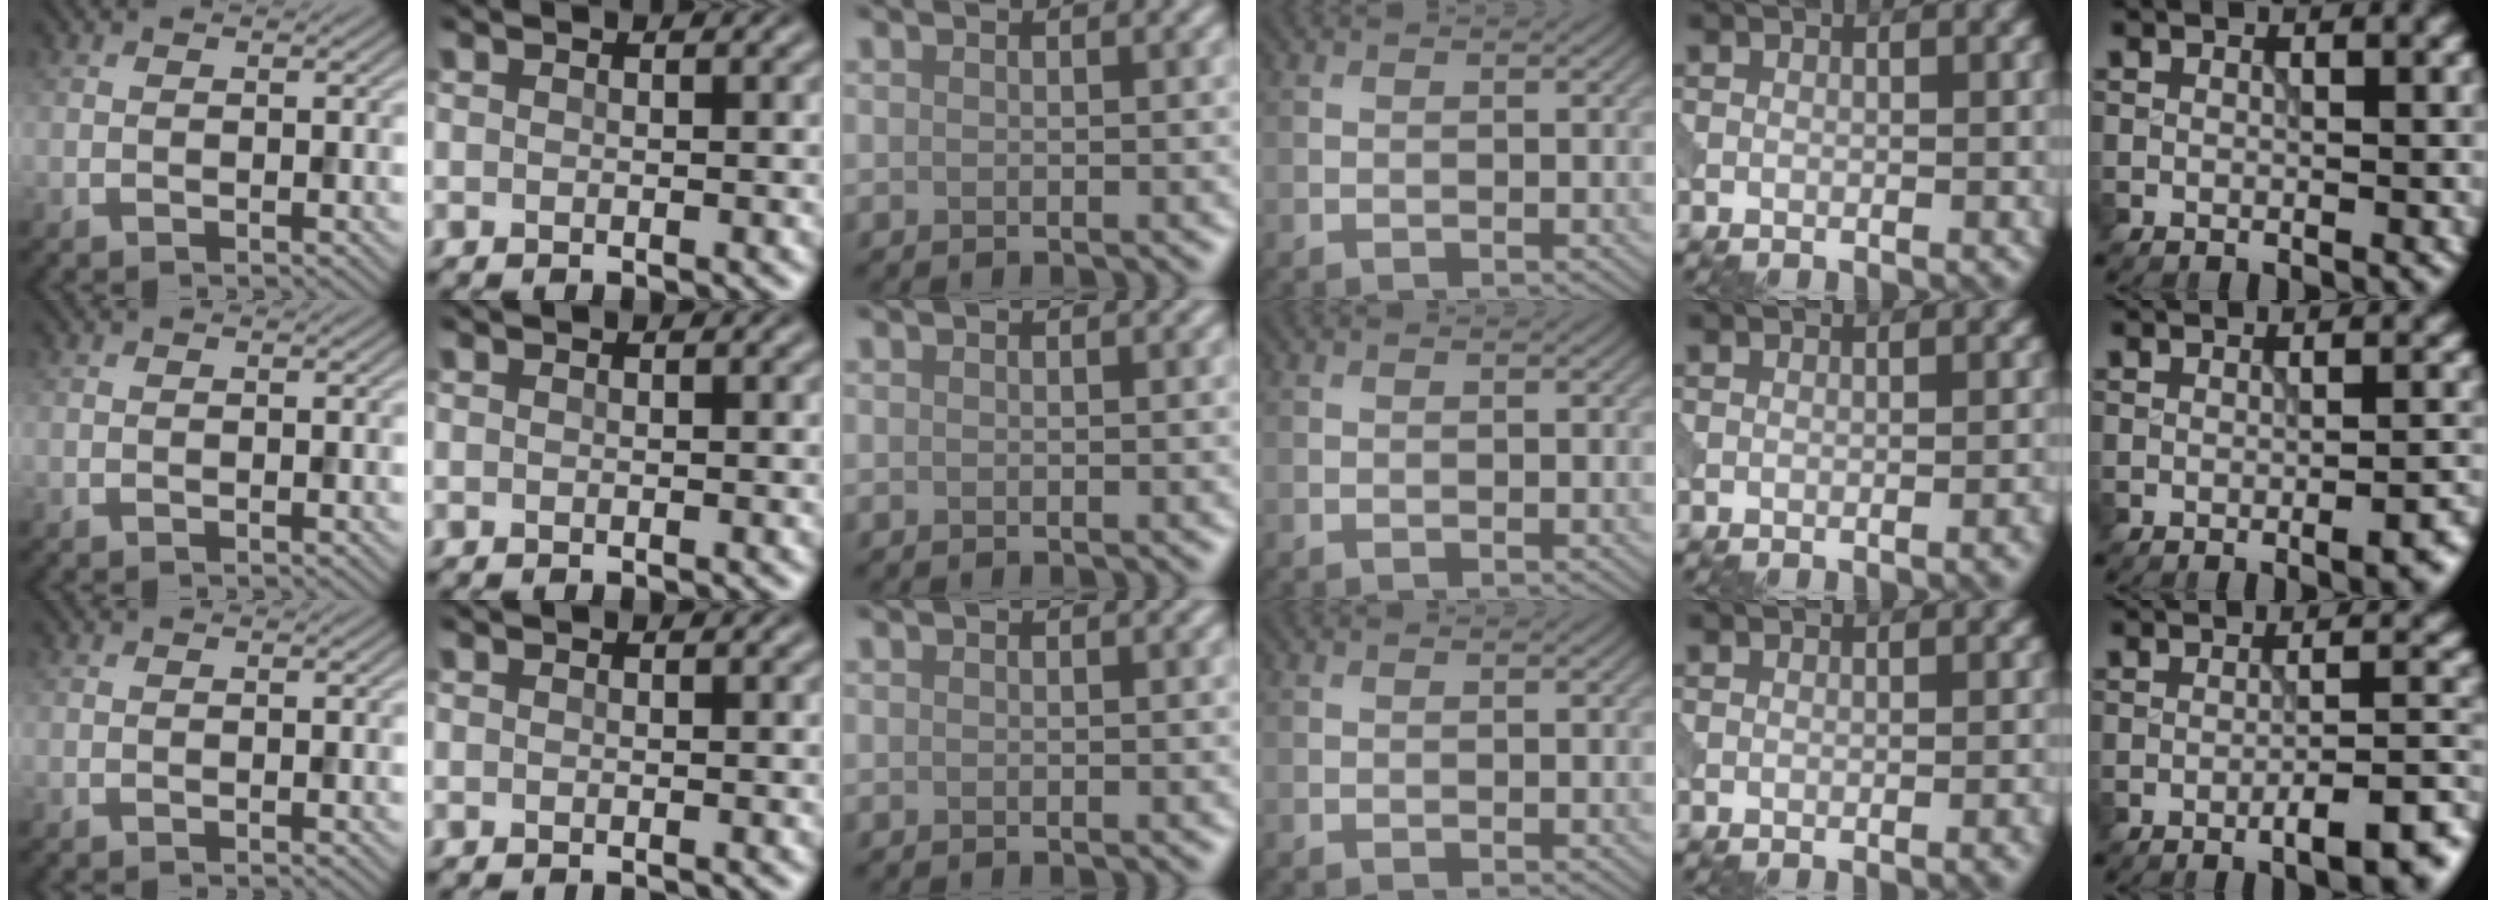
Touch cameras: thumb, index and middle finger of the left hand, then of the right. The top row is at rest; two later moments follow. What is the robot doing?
{"motion": "pour", "object": "beaker"}